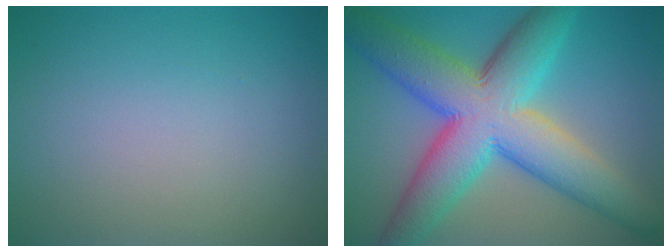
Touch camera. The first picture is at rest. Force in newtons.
{"total": 12.0, "press": 12.0, "slide": 0.3}